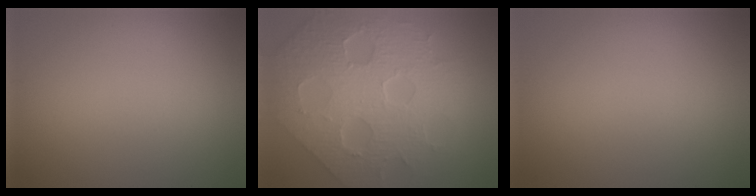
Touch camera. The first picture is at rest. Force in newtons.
{"total": 9.8, "press": 6.8, "slide": 7.0}
{"total": 0.0}